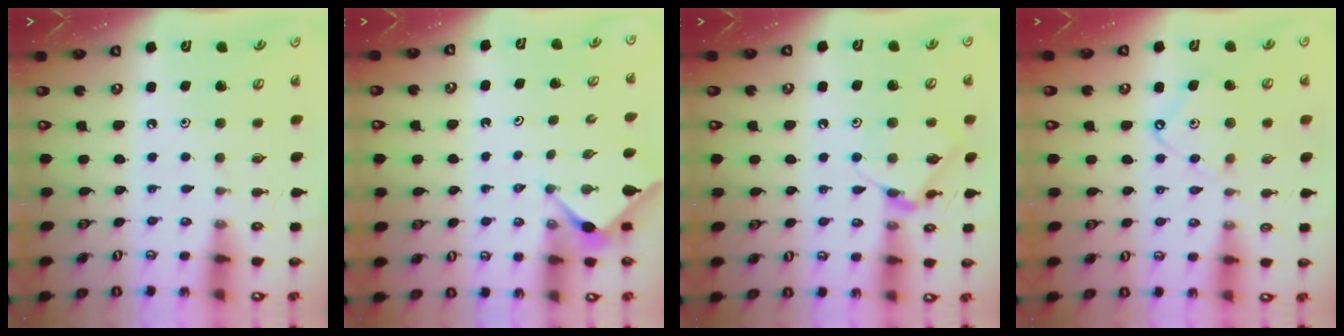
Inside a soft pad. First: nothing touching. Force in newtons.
{"total": 3.1, "press": 3.0, "slide": 0.4}
{"total": 9.4, "press": 9.4, "slide": 0.6}
{"total": 8.8, "press": 8.8, "slide": 0.9}